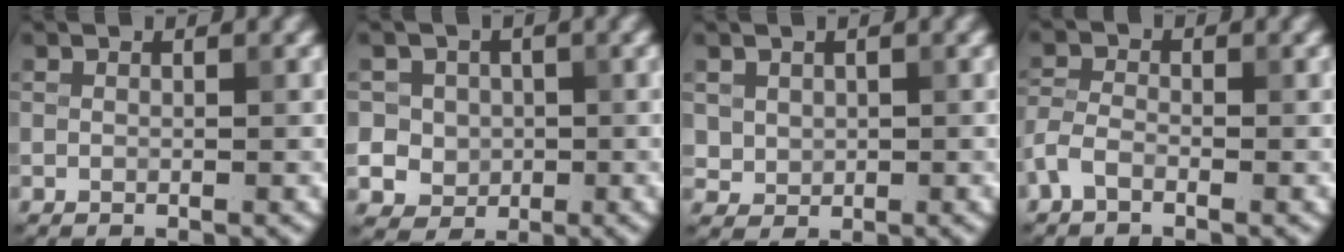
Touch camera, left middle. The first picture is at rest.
{"total": 5.6, "force": [0.8, 5.3, 1.7], "torque": [-0.039, 0.026, 0.002]}
{"total": 1.5, "force": [0.5, 1.4, 0.4], "torque": [-0.009, -0.007, 0.019]}
{"total": 2.1, "force": [-1.5, 0.9, 1.2], "torque": [-0.029, 0.005, -0.041]}